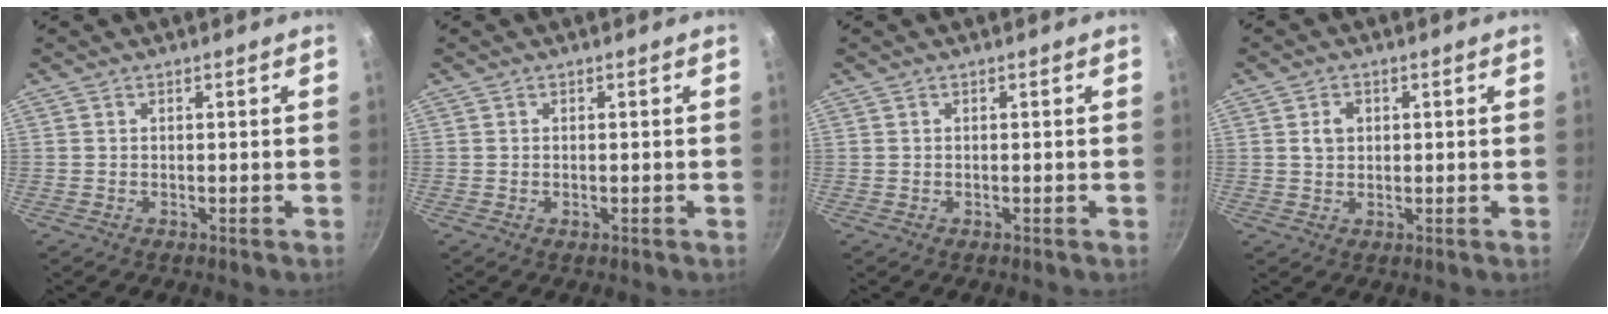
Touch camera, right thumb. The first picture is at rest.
{"total": 0.7, "force": [-0.2, 0.4, 0.5], "torque": [-0.010, 0.002, -0.004]}
{"total": 0.0}
{"total": 3.1, "force": [0.6, 2.4, 1.8], "torque": [-0.022, 0.001, 0.011]}